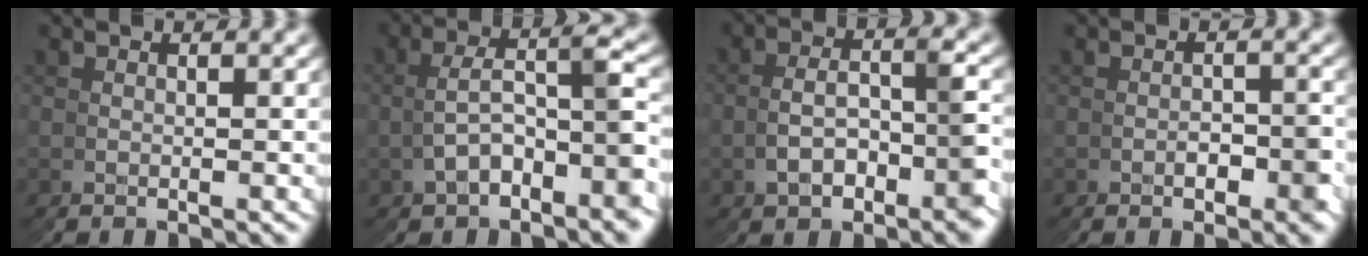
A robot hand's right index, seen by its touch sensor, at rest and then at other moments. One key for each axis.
{"total": 5.7, "fx": -1.5, "fy": 3.6, "fz": 4.1, "tx": -0.080, "ty": 0.007, "tz": -0.025}
{"total": 4.1, "fx": -1.1, "fy": 2.2, "fz": 3.2, "tx": -0.065, "ty": -0.004, "tz": -0.011}
{"total": 2.6, "fx": -1.3, "fy": 1.7, "fz": 1.5, "tx": -0.029, "ty": -0.008, "tz": -0.017}